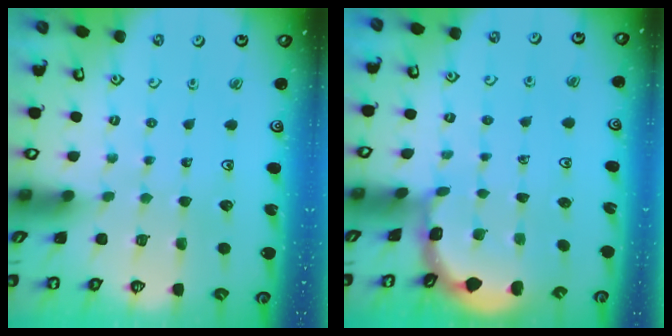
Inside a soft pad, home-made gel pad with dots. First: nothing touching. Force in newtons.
{"total": 2.1, "press": 2.1, "slide": 0.2}